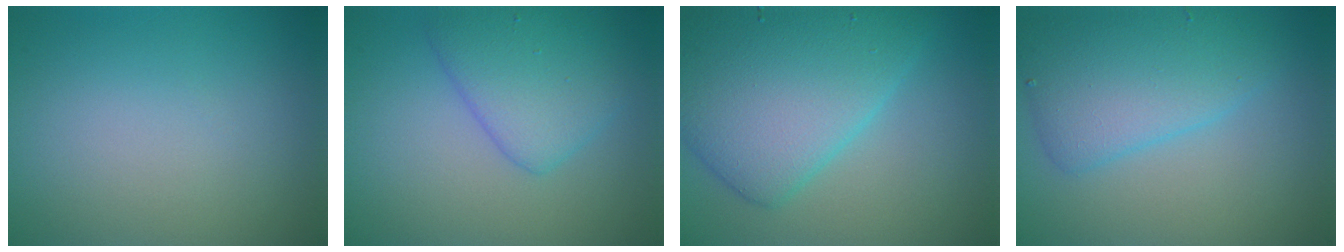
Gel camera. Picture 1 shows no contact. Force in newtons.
{"total": 3.1, "press": 3.1, "slide": 0.1}
{"total": 8.7, "press": 8.7, "slide": 0.1}
{"total": 5.4, "press": 5.4, "slide": 0.2}